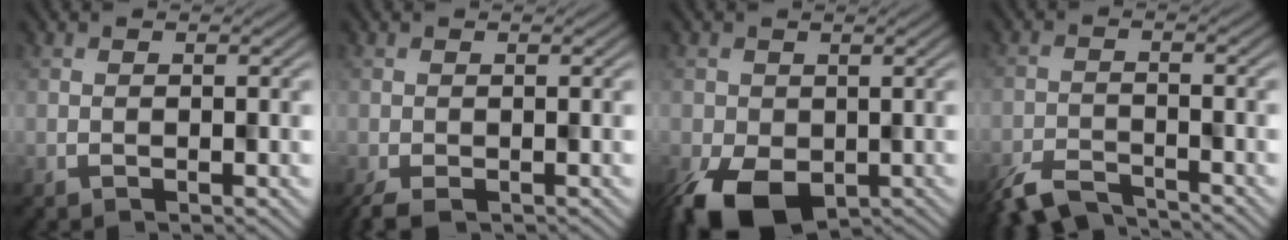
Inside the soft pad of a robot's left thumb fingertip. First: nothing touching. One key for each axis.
{"total": 3.0, "fx": -2.1, "fy": 0.9, "fz": 2.0, "tx": -0.038, "ty": -0.010, "tz": -0.030}
{"total": 9.8, "fx": -4.5, "fy": 5.6, "fz": 6.7, "tx": -0.130, "ty": -0.041, "tz": -0.061}
{"total": 5.7, "fx": -5.3, "fy": 1.2, "fz": 1.8, "tx": -0.033, "ty": -0.011, "tz": -0.095}